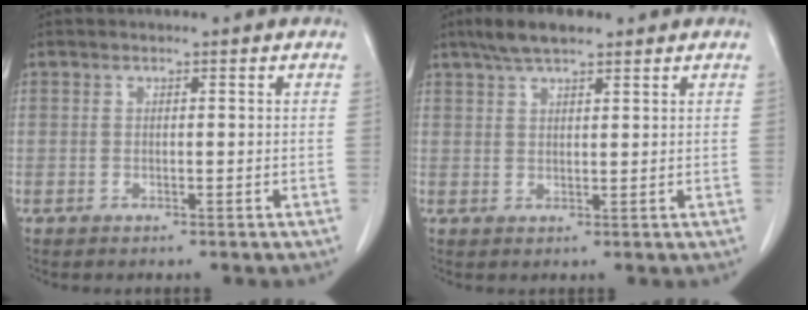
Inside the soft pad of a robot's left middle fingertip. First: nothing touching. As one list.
[{"total": 5.3, "force": [4.0, 1.3, 3.2], "torque": [-0.071, 0.016, 0.072]}]